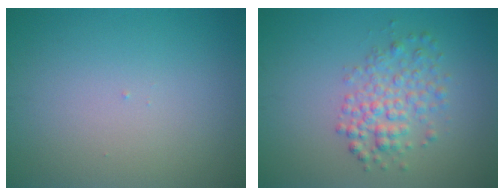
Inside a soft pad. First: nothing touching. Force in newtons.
{"total": 3.4, "press": 3.4, "slide": 0.1}